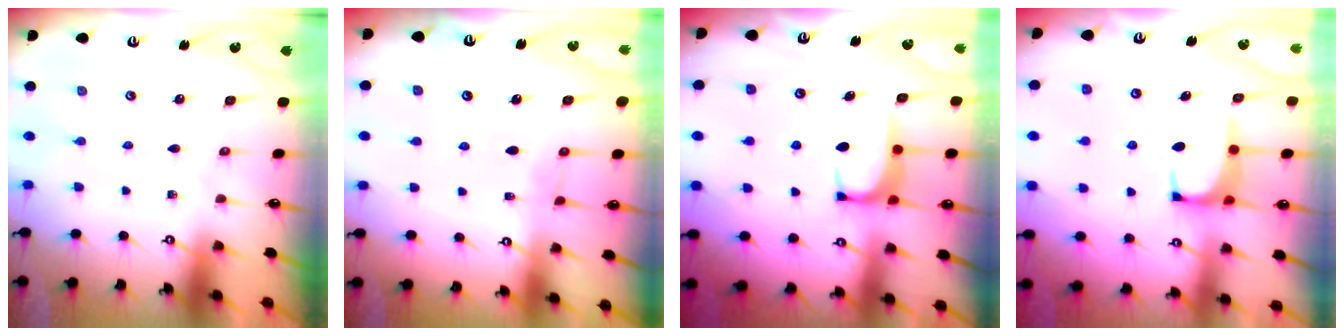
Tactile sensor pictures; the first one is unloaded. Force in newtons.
{"total": 1.0, "press": 0.7, "slide": 0.7}
{"total": 2.0, "press": 1.9, "slide": 0.6}
{"total": 1.2, "press": 1.1, "slide": 0.5}